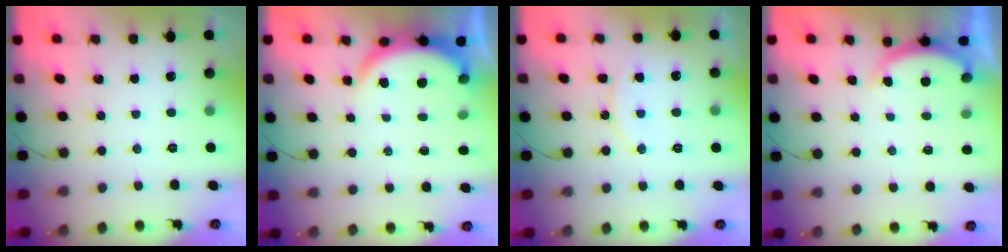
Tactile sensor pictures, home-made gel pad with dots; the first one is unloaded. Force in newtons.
{"total": 5.4, "press": 5.4, "slide": 0.4}
{"total": 10.4, "press": 10.4, "slide": 0.8}
{"total": 3.0, "press": 2.9, "slide": 0.6}